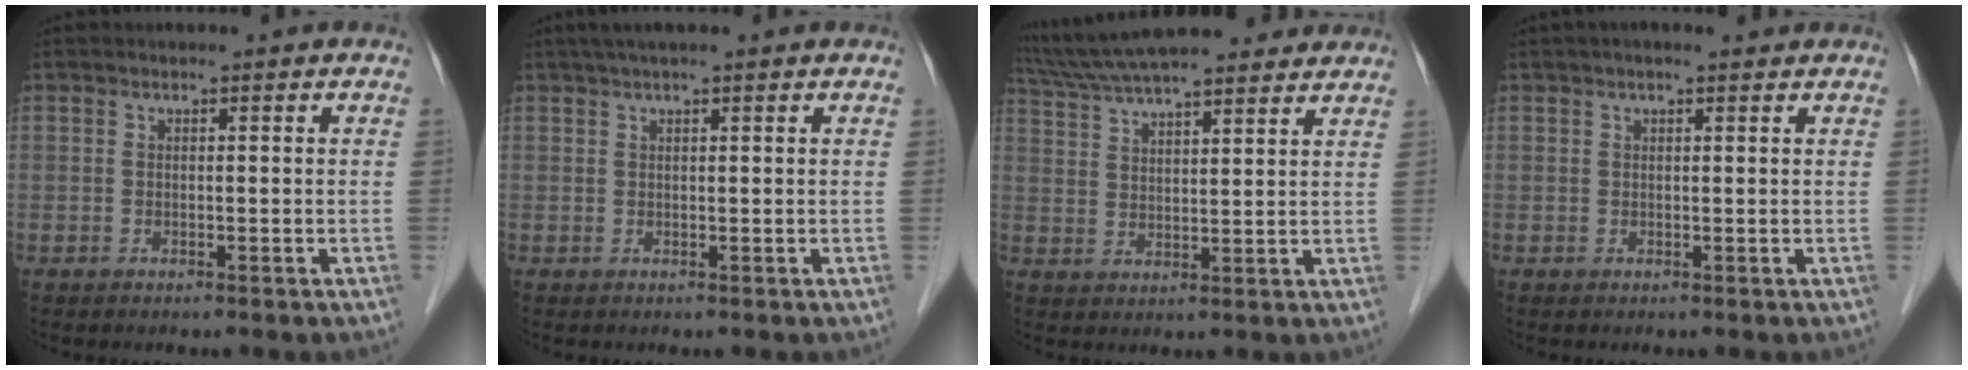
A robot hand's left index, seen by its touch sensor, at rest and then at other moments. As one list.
[{"total": 4.1, "force": [3.2, 0.3, 2.6], "torque": [-0.038, 0.033, 0.052]}, {"total": 18.7, "force": [16.4, 3.3, 8.5], "torque": [-0.148, 0.047, 0.251]}, {"total": 2.6, "force": [1.9, 0.7, 1.7], "torque": [-0.026, 0.022, 0.028]}]